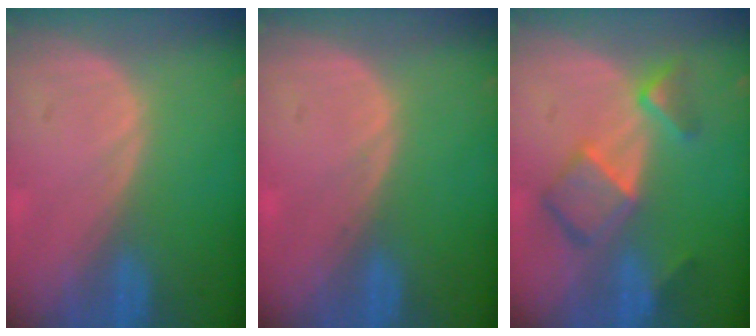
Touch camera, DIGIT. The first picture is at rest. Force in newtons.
{"total": 0.5, "press": 0.1, "slide": 0.5}
{"total": 7.5, "press": 6.5, "slide": 3.7}